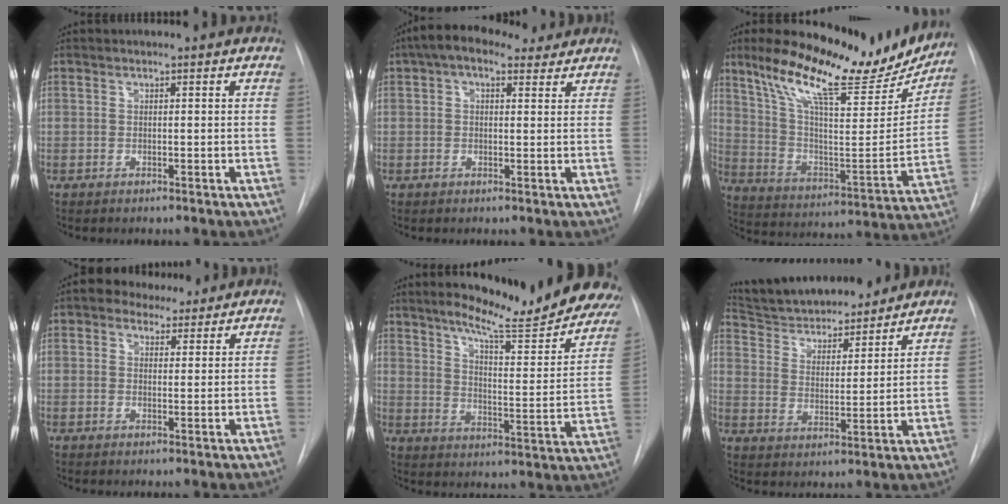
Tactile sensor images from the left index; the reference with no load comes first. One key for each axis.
{"total": 7.1, "fx": 4.8, "fy": 3.4, "fz": 4.0, "tx": -0.069, "ty": 0.043, "tz": 0.074}
{"total": 23.5, "fx": 18.8, "fy": 5.7, "fz": 12.9, "tx": -0.212, "ty": -0.013, "tz": 0.286}
{"total": 5.2, "fx": 4.0, "fy": 2.8, "fz": 1.8, "tx": -0.027, "ty": 0.019, "tz": 0.063}
{"total": 22.6, "fx": 19.9, "fy": 2.4, "fz": 10.4, "tx": -0.143, "ty": -0.076, "tz": 0.250}
{"total": 17.3, "fx": 15.8, "fy": 4.1, "fz": 5.6, "tx": -0.089, "ty": 0.013, "tz": 0.253}